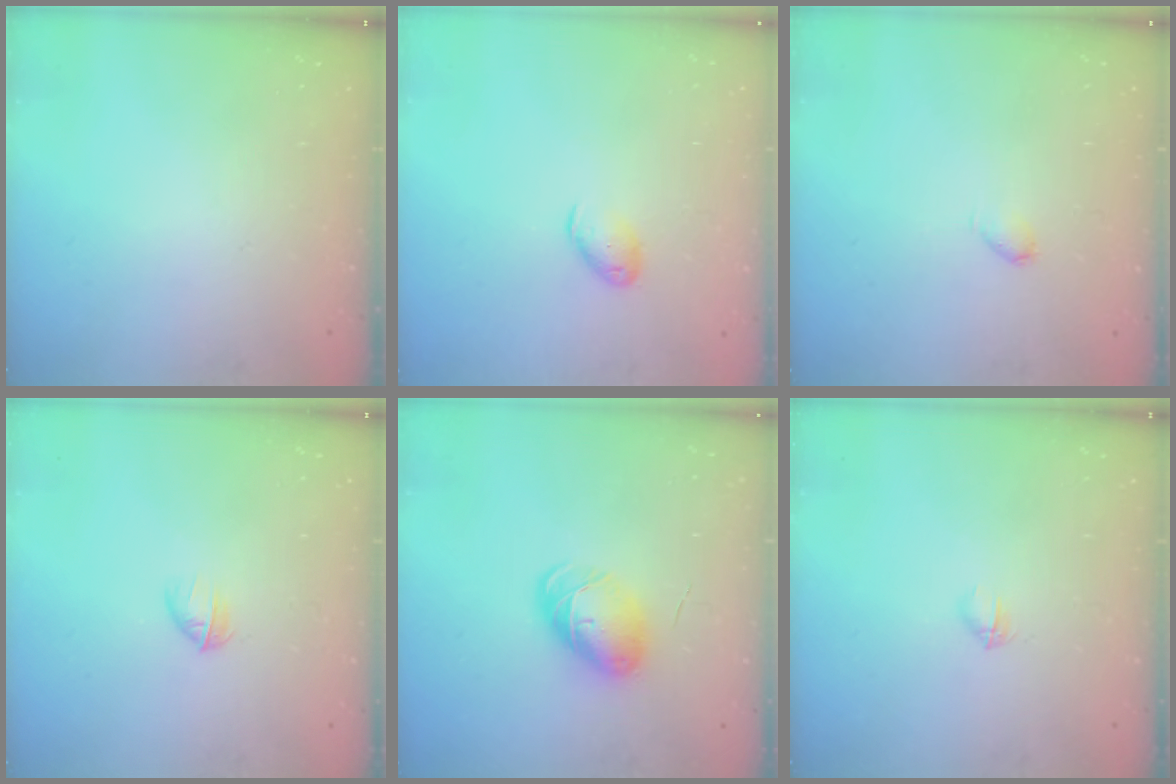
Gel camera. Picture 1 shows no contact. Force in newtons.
{"total": 7.0, "press": 6.9, "slide": 0.9}
{"total": 2.3, "press": 2.3, "slide": 0.4}
{"total": 3.3, "press": 3.2, "slide": 1.0}
{"total": 8.4, "press": 8.4, "slide": 0.5}
{"total": 2.3, "press": 2.2, "slide": 0.8}